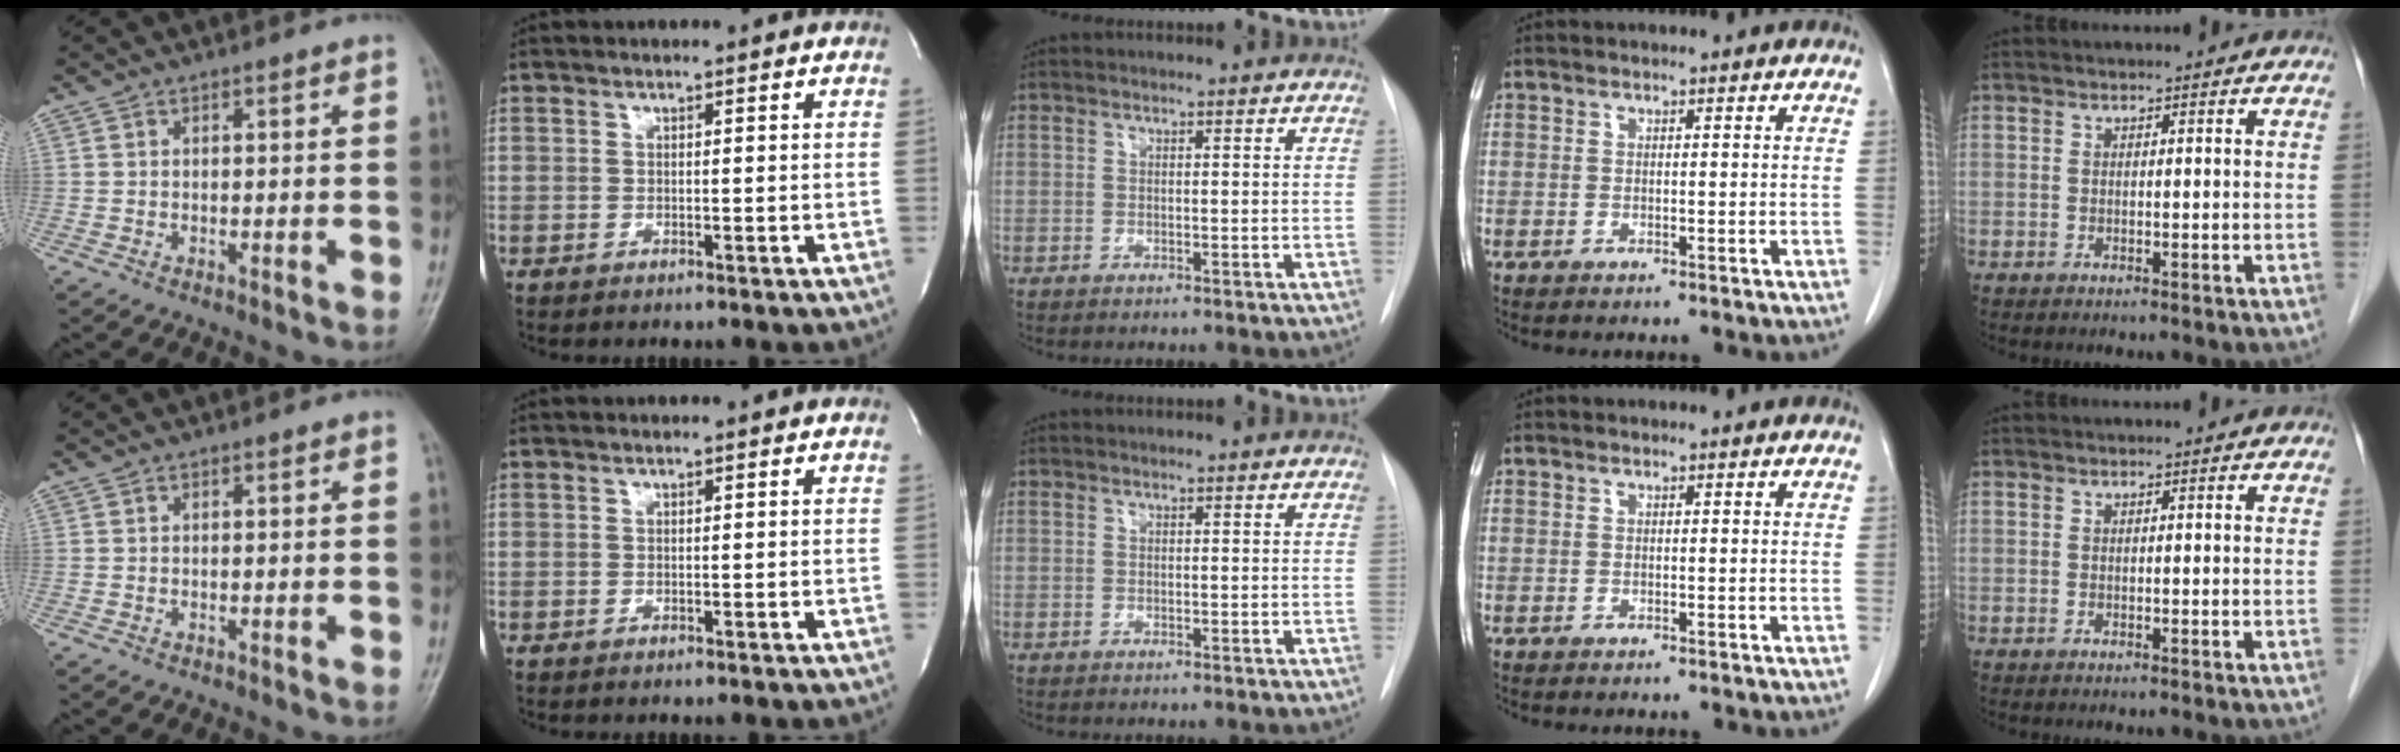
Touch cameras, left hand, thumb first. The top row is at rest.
{}